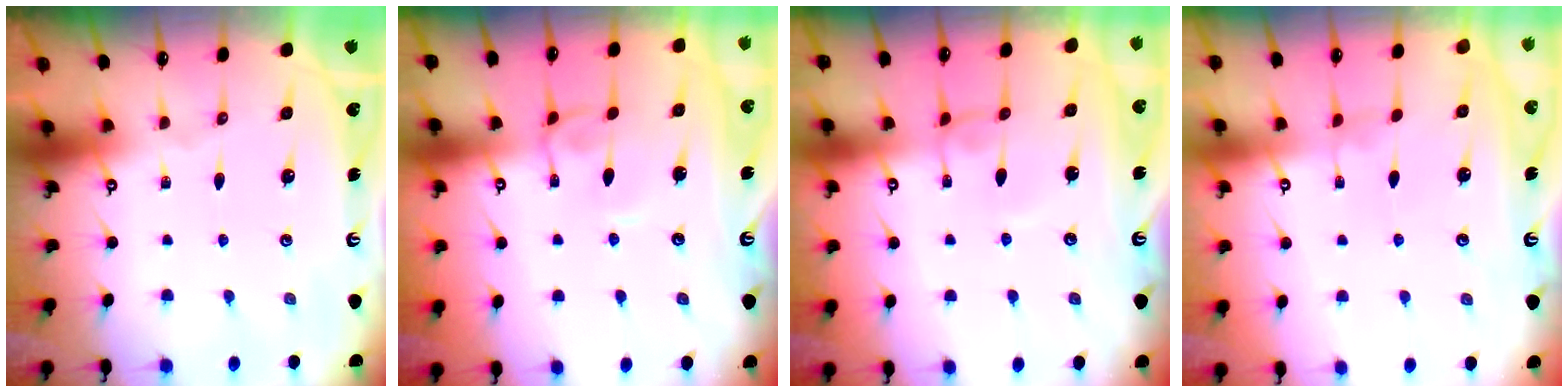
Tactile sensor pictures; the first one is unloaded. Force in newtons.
{"total": 0.7, "press": 0.6, "slide": 0.4}
{"total": 1.5, "press": 1.4, "slide": 0.3}
{"total": 2.8, "press": 2.8, "slide": 0.3}